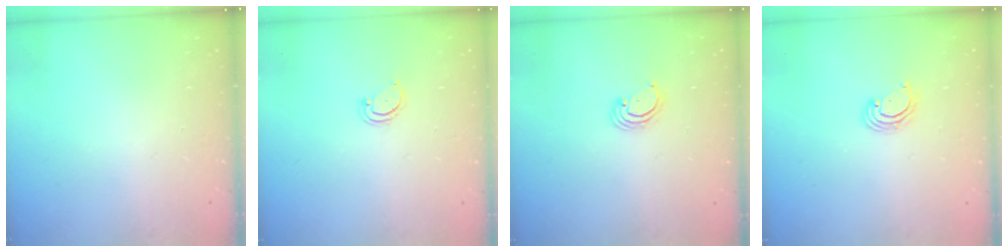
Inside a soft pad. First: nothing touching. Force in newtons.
{"total": 2.3, "press": 2.3, "slide": 0.2}
{"total": 2.5, "press": 2.5, "slide": 0.3}
{"total": 2.6, "press": 2.6, "slide": 0.2}